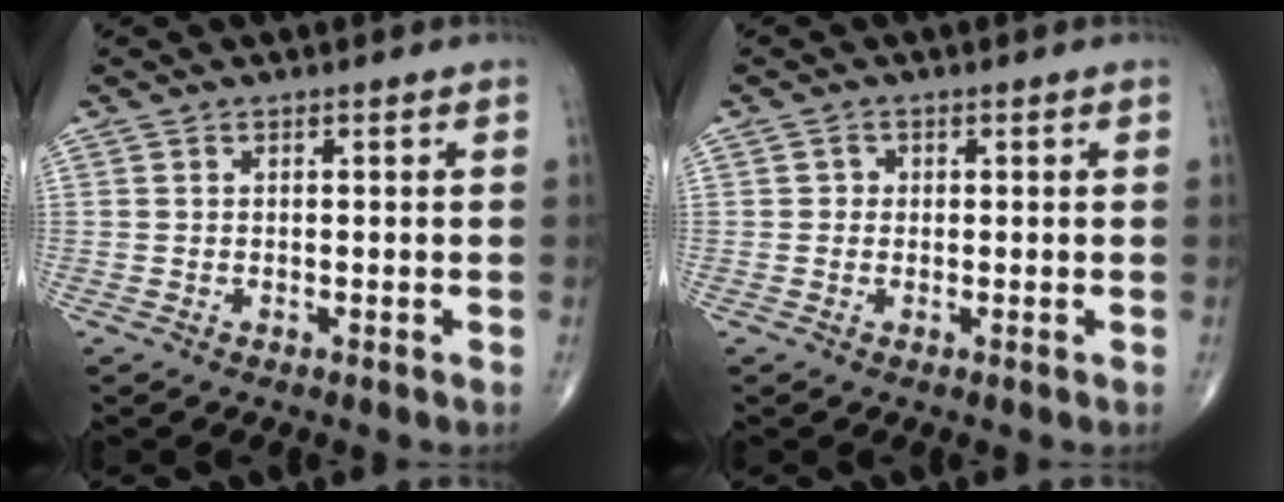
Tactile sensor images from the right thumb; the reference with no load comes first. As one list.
[{"total": 1.2, "force": [0.0, 1.2, 0.3], "torque": [0.002, 0.003, -0.002]}]